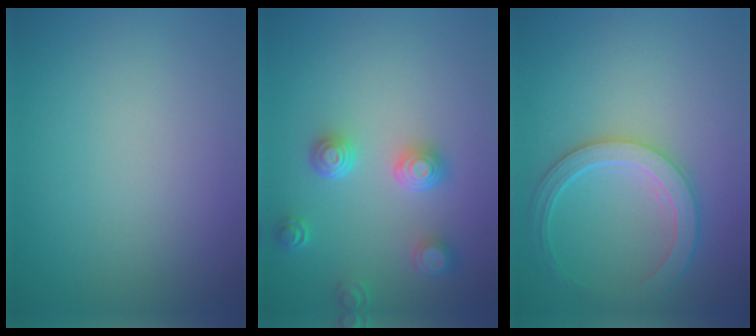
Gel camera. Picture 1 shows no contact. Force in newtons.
{"total": 3.9, "press": 3.2, "slide": 2.3}
{"total": 4.5, "press": 4.0, "slide": 2.0}